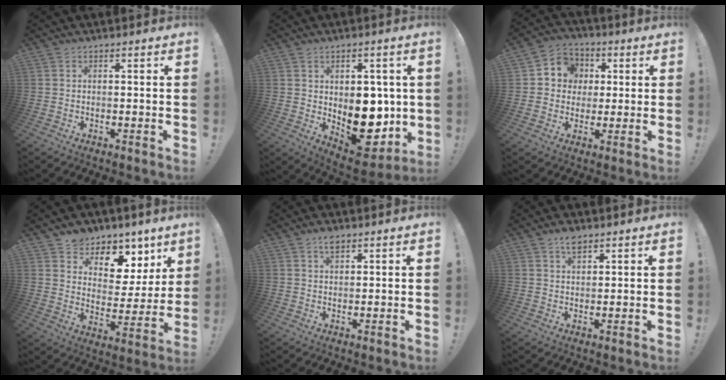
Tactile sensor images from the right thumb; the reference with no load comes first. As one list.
[{"total": 14.3, "force": [-0.4, 10.4, 9.8], "torque": [-0.100, -0.007, 0.009]}, {"total": 8.5, "force": [0.7, 8.1, 2.6], "torque": [-0.035, 0.006, 0.020]}, {"total": 8.8, "force": [5.9, 6.0, 2.4], "torque": [-0.027, -0.054, 0.111]}, {"total": 2.7, "force": [1.8, 1.0, 1.7], "torque": [-0.024, -0.006, 0.030]}, {"total": 3.5, "force": [2.4, 1.4, 2.1], "torque": [-0.034, -0.008, 0.040]}]